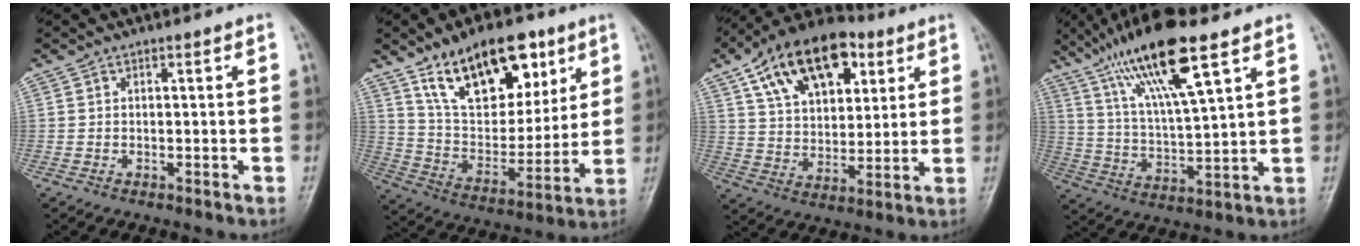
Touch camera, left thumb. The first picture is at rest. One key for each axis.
{"total": 20.9, "fx": 11.9, "fy": 10.7, "fz": 13.5, "tx": -0.166, "ty": -0.047, "tz": 0.212}
{"total": 19.7, "fx": 9.0, "fy": 11.7, "fz": 13.1, "tx": -0.181, "ty": -0.013, "tz": 0.151}
{"total": 16.8, "fx": 9.7, "fy": 3.3, "fz": 13.3, "tx": -0.243, "ty": -0.032, "tz": 0.187}